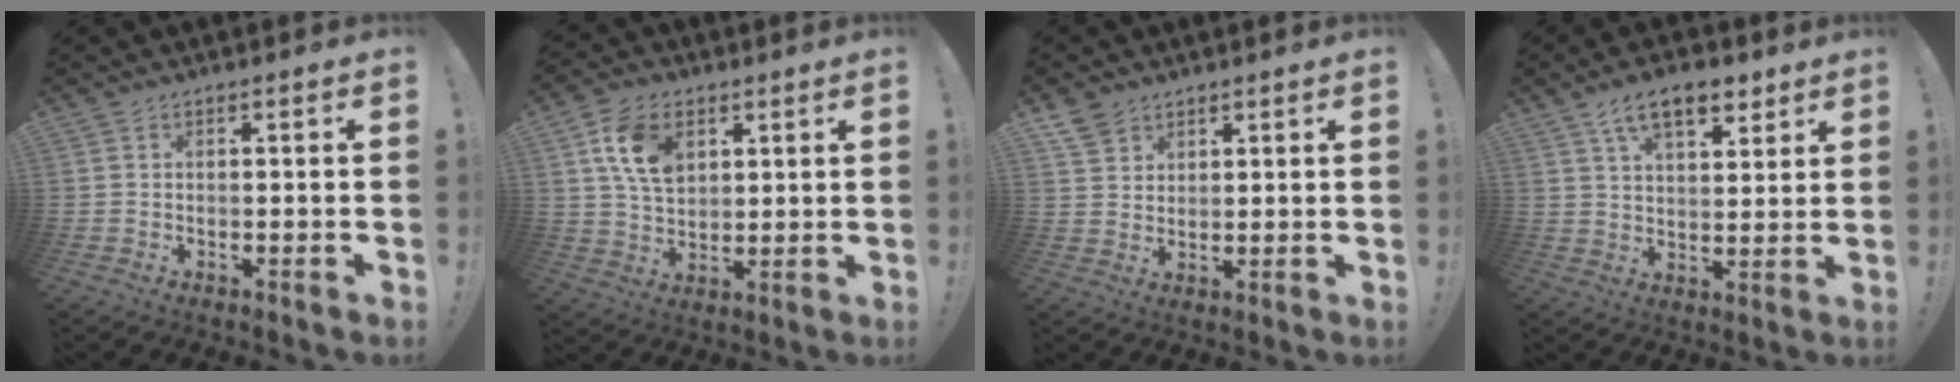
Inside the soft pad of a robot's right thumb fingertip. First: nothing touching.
{"total": 12.4, "force": [5.2, 8.3, 7.7], "torque": [-0.135, -0.006, 0.101]}
{"total": 5.3, "force": [3.9, 3.3, 1.3], "torque": [-0.018, -0.021, 0.074]}
{"total": 10.8, "force": [6.5, 5.1, 7.0], "torque": [-0.100, -0.020, 0.116]}